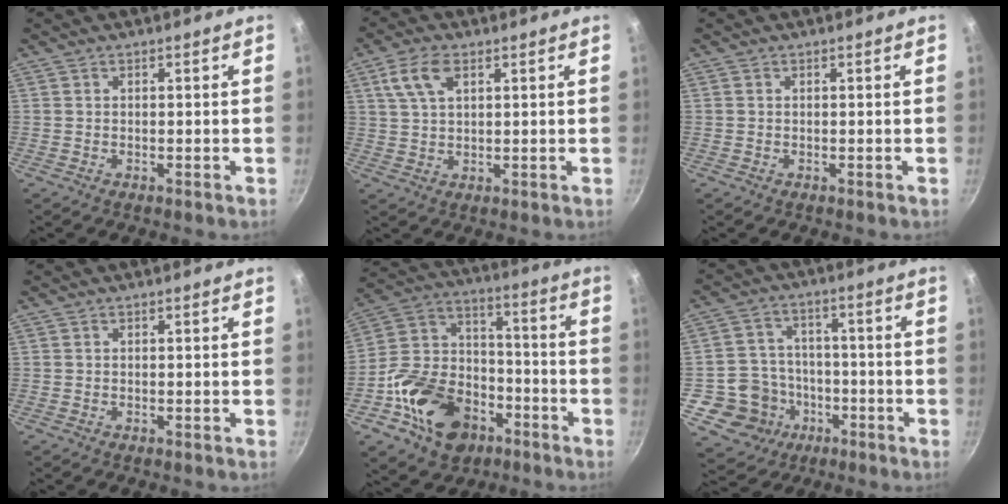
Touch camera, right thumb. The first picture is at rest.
{"total": 6.7, "force": [2.9, 3.6, 4.9], "torque": [-0.090, 0.004, 0.056]}
{"total": 0.0}
{"total": 0.0}
{"total": 21.1, "force": [-9.2, 15.1, 11.5], "torque": [-0.189, 0.069, -0.155]}
{"total": 11.3, "force": [-3.9, 10.3, 2.6], "torque": [-0.010, 0.047, -0.058]}